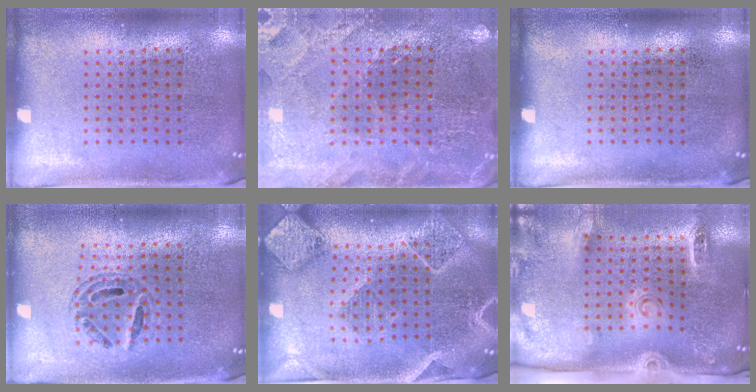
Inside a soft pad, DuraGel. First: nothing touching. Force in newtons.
{"total": 1.0, "press": 1.0, "slide": 0.1}
{"total": 0.0}
{"total": 0.8, "press": 0.8, "slide": 0.1}
{"total": 2.3, "press": 2.1, "slide": 0.9}
{"total": 2.8, "press": 1.9, "slide": 2.1}